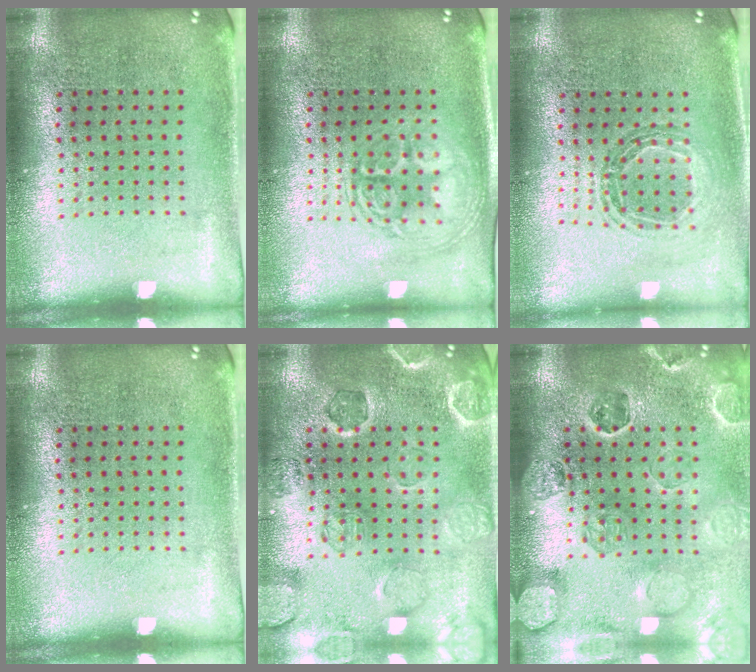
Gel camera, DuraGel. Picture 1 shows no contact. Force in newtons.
{"total": 2.9, "press": 2.8, "slide": 0.4}
{"total": 0.9, "press": 0.9, "slide": 0.2}
{"total": 0.0}
{"total": 1.0, "press": 0.9, "slide": 0.3}
{"total": 2.6, "press": 2.6, "slide": 0.3}